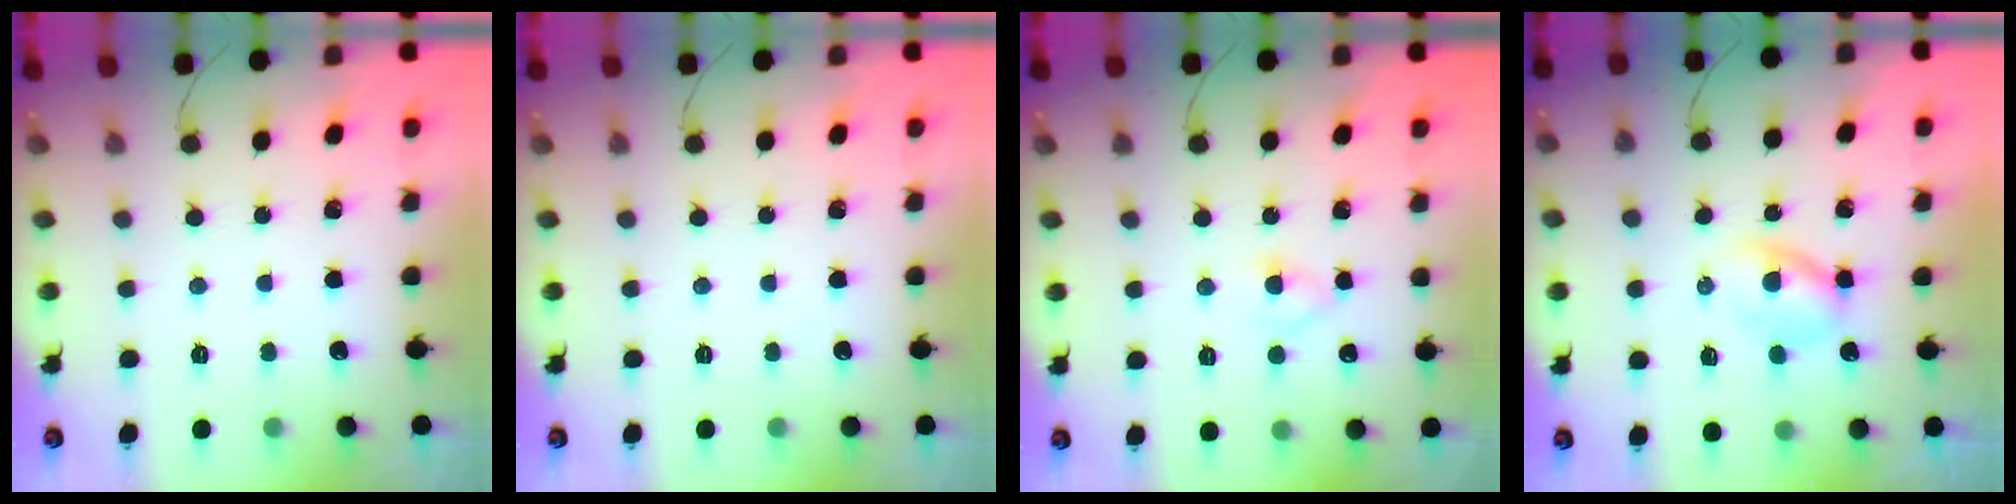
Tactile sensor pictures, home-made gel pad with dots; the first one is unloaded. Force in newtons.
{"total": 0.0}
{"total": 3.3, "press": 3.0, "slide": 1.3}
{"total": 3.7, "press": 3.6, "slide": 0.9}